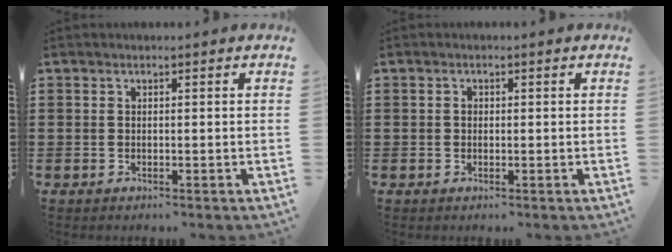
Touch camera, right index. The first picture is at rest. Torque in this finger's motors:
{"motor_torque": [0.33, 0.41, 0.10, 0.03]}